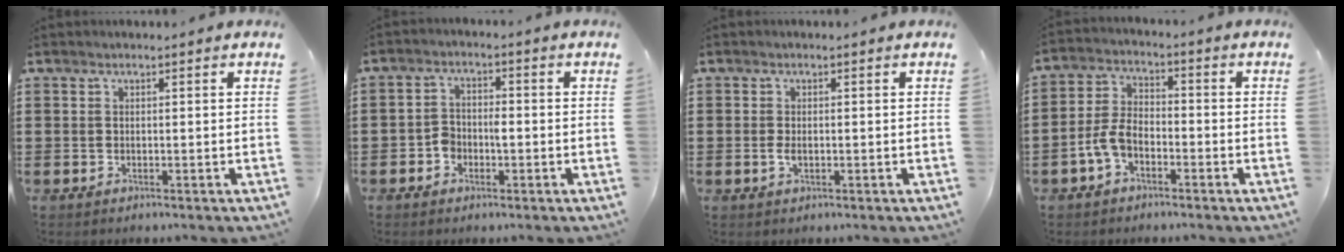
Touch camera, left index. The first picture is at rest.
{"total": 3.0, "force": [-1.3, 2.1, 1.7], "torque": [-0.035, 0.005, -0.028]}
{"total": 1.4, "force": [-0.4, 0.7, 1.2], "torque": [-0.031, -0.002, -0.010]}
{"total": 5.2, "force": [-2.8, 2.9, 3.4], "torque": [-0.087, 0.005, -0.060]}